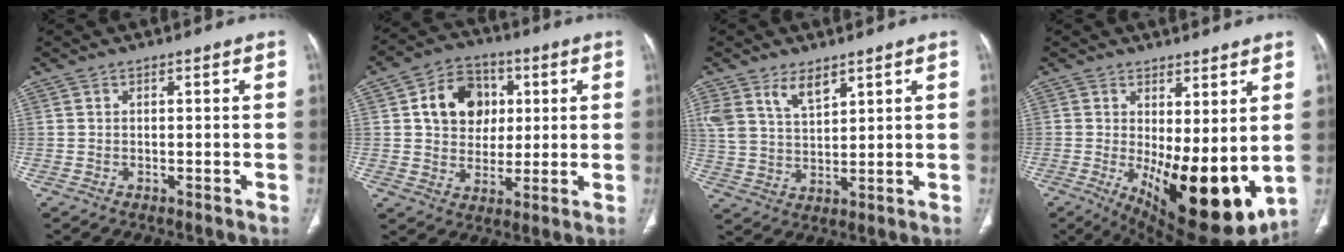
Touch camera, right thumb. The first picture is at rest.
{"total": 12.3, "force": [2.9, 9.9, 6.7], "torque": [-0.069, 0.003, 0.047]}
{"total": 8.0, "force": [5.1, 4.1, 4.6], "torque": [-0.076, -0.022, 0.107]}
{"total": 17.4, "force": [-1.2, 7.0, 15.9], "torque": [-0.236, -0.043, 0.007]}